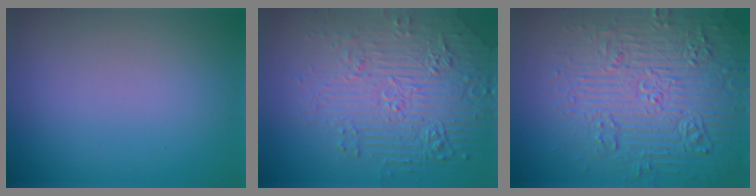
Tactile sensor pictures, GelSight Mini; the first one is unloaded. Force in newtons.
{"total": 7.7, "press": 5.7, "slide": 5.2}
{"total": 7.8, "press": 7.6, "slide": 1.9}